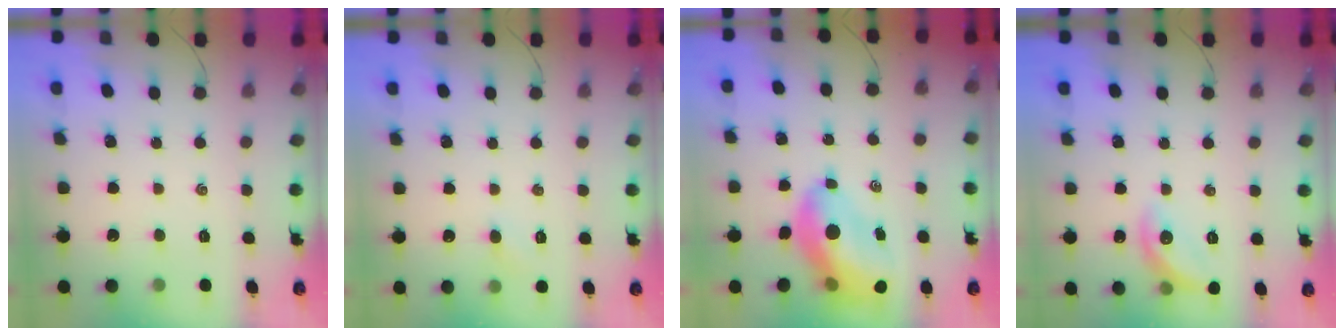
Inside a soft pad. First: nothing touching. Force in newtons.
{"total": 2.2, "press": 2.1, "slide": 0.6}
{"total": 12.6, "press": 12.0, "slide": 3.9}
{"total": 9.8, "press": 9.8, "slide": 0.2}